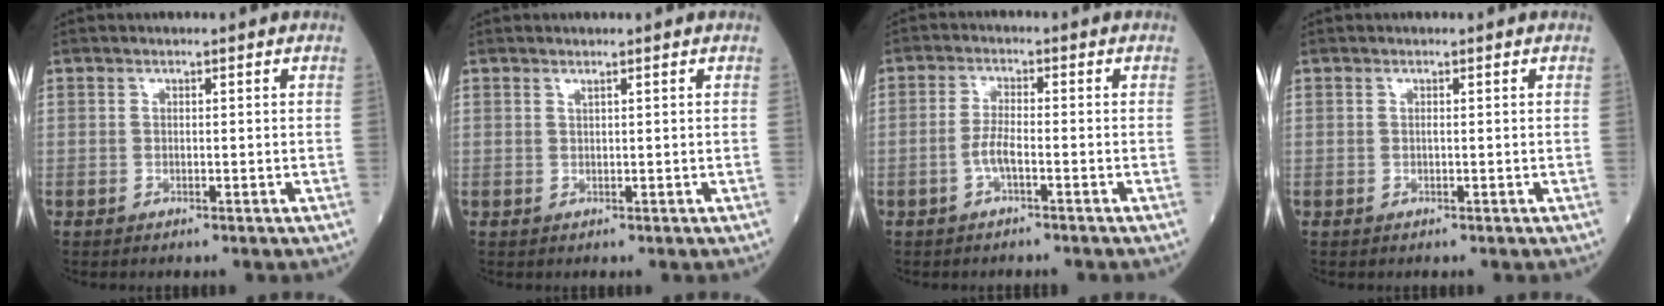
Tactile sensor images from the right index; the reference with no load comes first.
{"total": 0.5, "force": [0.4, -0.1, 0.3], "torque": [-0.014, -0.005, 0.014]}
{"total": 3.0, "force": [-1.4, 0.3, 2.6], "torque": [-0.056, 0.001, -0.028]}
{"total": 0.0}